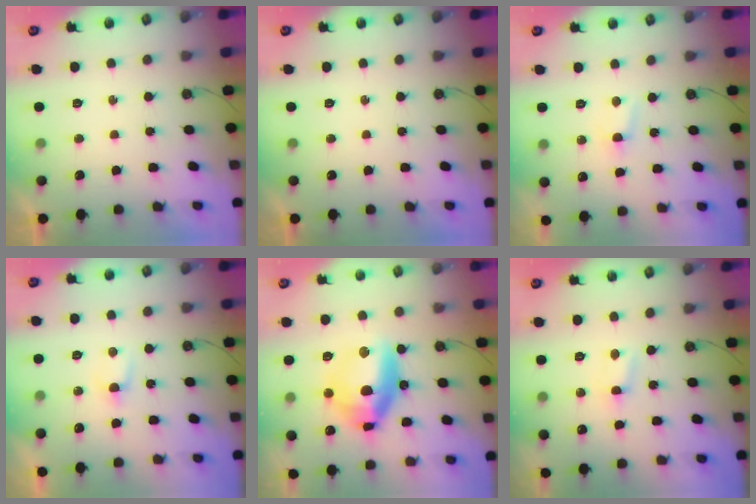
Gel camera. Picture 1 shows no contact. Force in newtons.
{"total": 0.0}
{"total": 2.8, "press": 2.8, "slide": 0.4}
{"total": 2.5, "press": 2.5, "slide": 0.4}
{"total": 15.9, "press": 15.7, "slide": 2.4}
{"total": 2.1, "press": 2.1, "slide": 0.3}